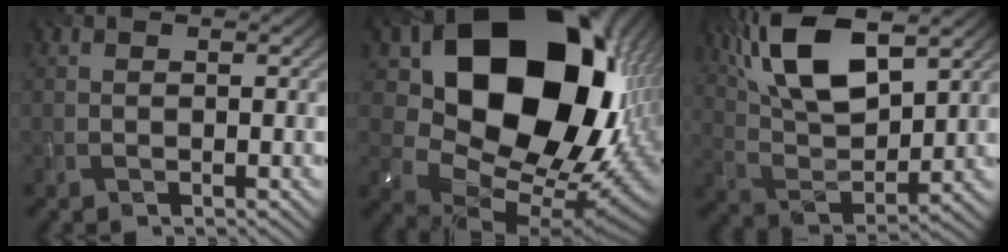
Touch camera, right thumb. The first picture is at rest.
{"total": 22.5, "force": [6.1, 16.5, 14.0], "torque": [-0.271, -0.025, 0.153]}
{"total": 13.4, "force": [6.8, 5.5, 10.1], "torque": [-0.222, 0.010, 0.134]}